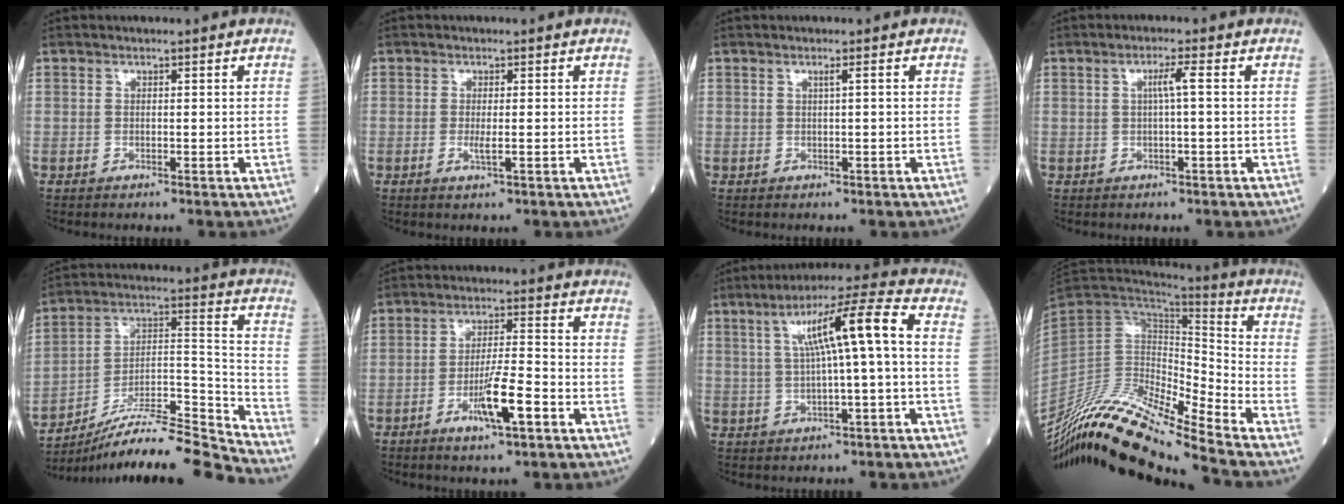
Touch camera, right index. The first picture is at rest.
{"total": 1.9, "force": [-0.4, 0.2, 1.9], "torque": [-0.039, -0.005, -0.007]}
{"total": 0.7, "force": [0.1, -0.2, 0.7], "torque": [-0.013, 0.000, 0.006]}
{"total": 2.4, "force": [0.3, -0.4, 2.4], "torque": [-0.043, 0.003, 0.004]}
{"total": 17.8, "force": [-16.6, -1.4, 6.3], "torque": [-0.099, 0.030, -0.283]}
{"total": 7.4, "force": [-3.3, 0.7, 6.6], "torque": [-0.123, -0.003, -0.058]}
{"total": 10.6, "force": [1.4, -0.1, 10.5], "torque": [-0.173, 0.026, 0.025]}
{"total": 19.6, "force": [-17.4, 0.0, 8.9], "torque": [-0.165, 0.024, -0.325]}